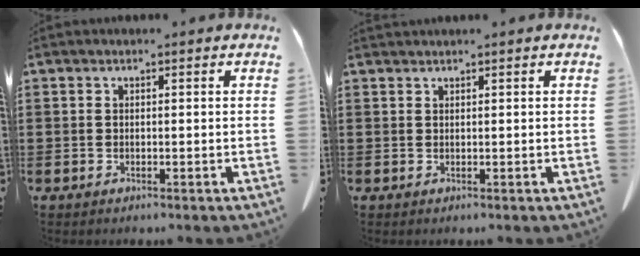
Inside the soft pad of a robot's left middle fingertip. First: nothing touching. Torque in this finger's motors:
{"motor_torque": [0.03, 0.00, 0.03, 0.03]}